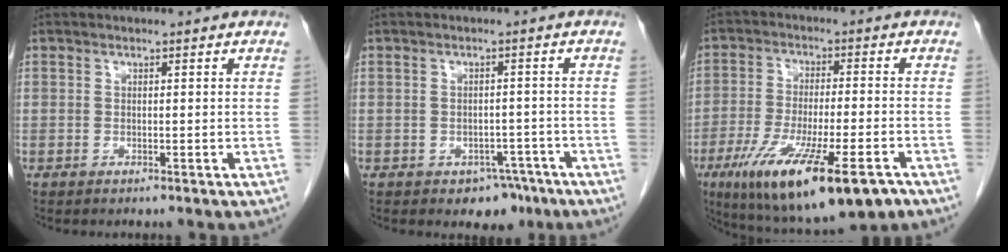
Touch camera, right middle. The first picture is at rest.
{"total": 4.2, "force": [-2.7, 2.7, 1.8], "torque": [-0.014, 0.007, -0.028]}
{"total": 18.1, "force": [-10.2, 3.5, 14.6], "torque": [-0.234, -0.040, -0.162]}